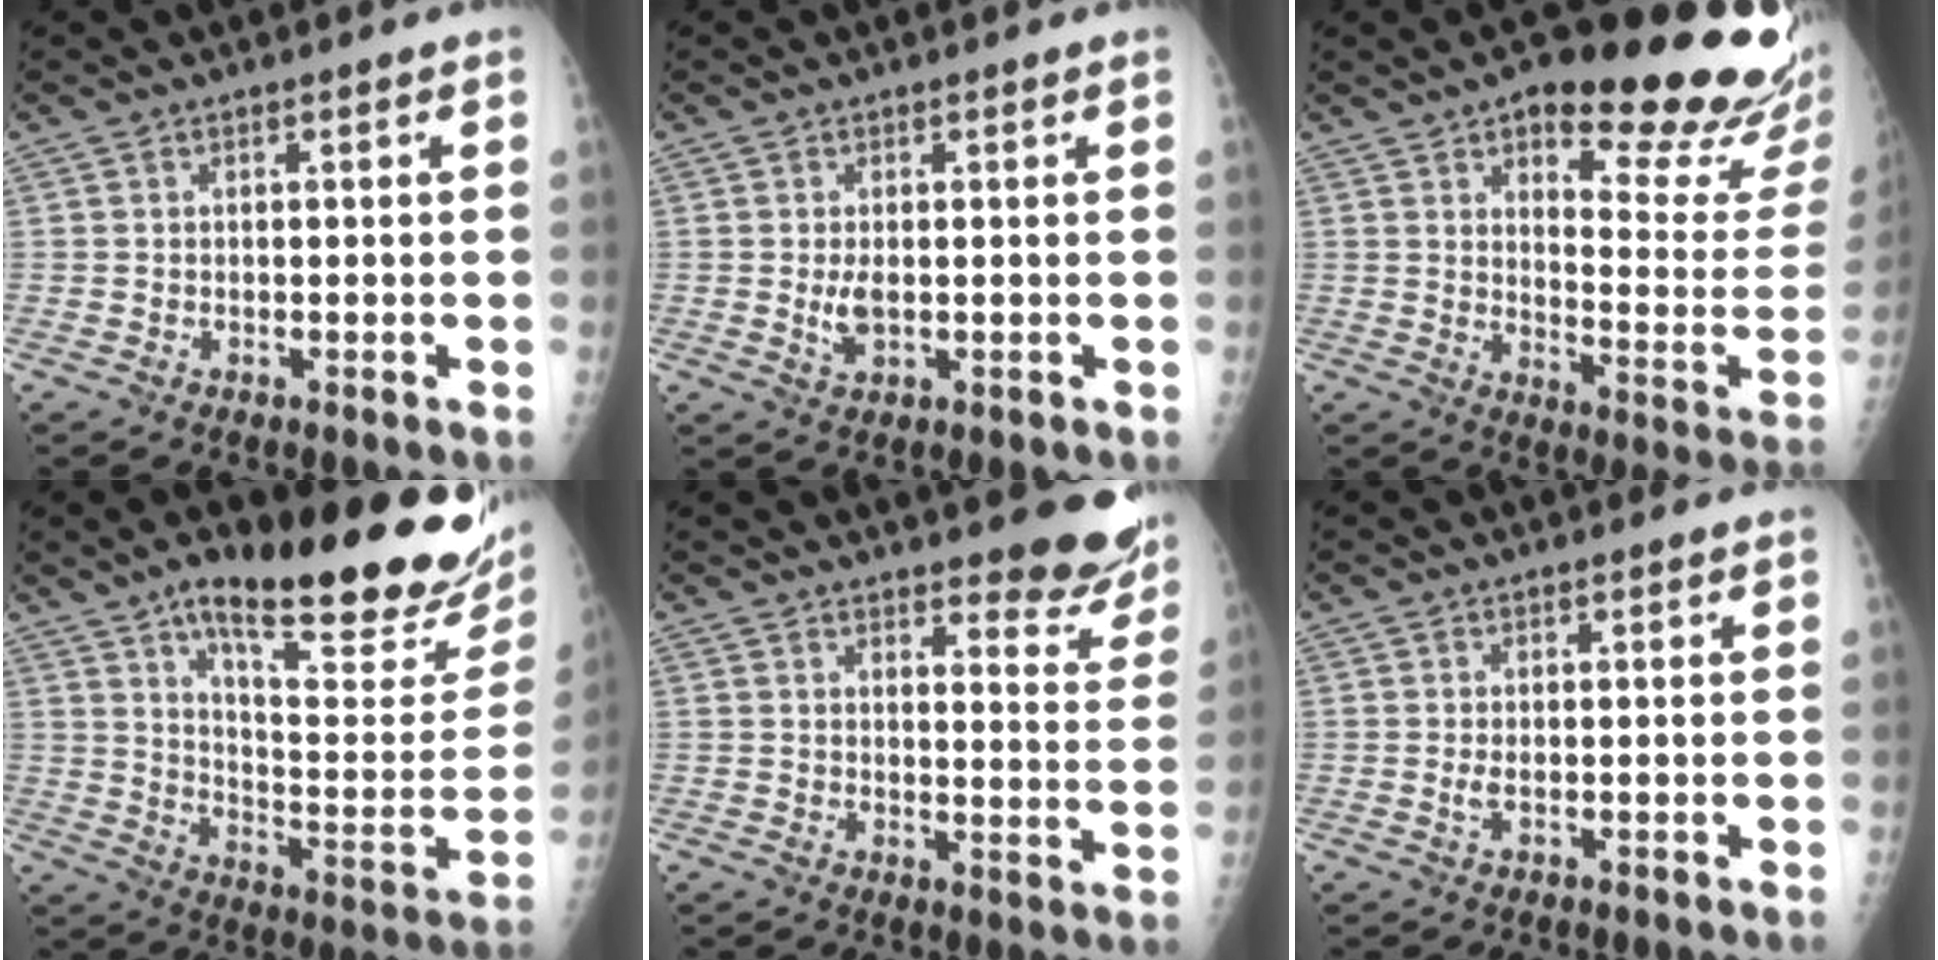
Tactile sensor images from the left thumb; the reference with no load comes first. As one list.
[{"total": 3.1, "force": [0.3, 1.4, 2.7], "torque": [-0.050, -0.007, 0.013]}, {"total": 24.3, "force": [16.7, 6.8, 16.3], "torque": [-0.163, -0.092, 0.214]}, {"total": 28.9, "force": [19.0, 7.3, 20.6], "torque": [-0.252, -0.085, 0.281]}, {"total": 10.7, "force": [9.3, 2.8, 4.5], "torque": [-0.020, -0.070, 0.104]}, {"total": 1.5, "force": [0.3, 0.4, 1.4], "torque": [-0.031, 0.000, 0.009]}]